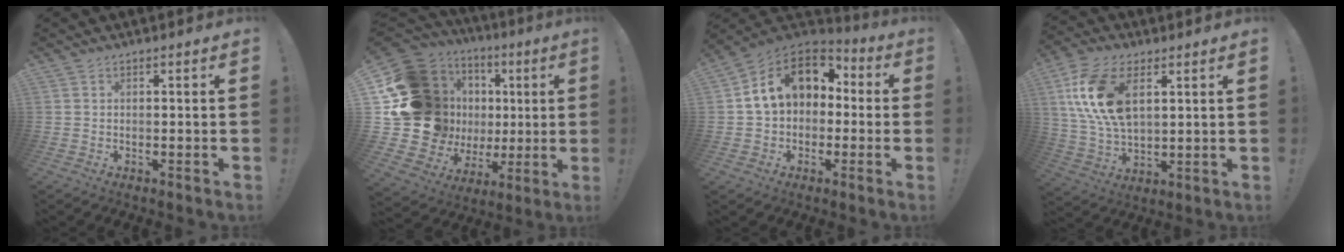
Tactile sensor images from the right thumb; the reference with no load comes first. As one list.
[{"total": 23.3, "force": [4.0, 19.0, 12.9], "torque": [-0.235, -0.059, 0.146]}, {"total": 15.6, "force": [4.6, 10.9, 10.2], "torque": [-0.163, 0.004, 0.085]}, {"total": 16.7, "force": [5.5, 9.6, 12.5], "torque": [-0.252, -0.011, 0.102]}]